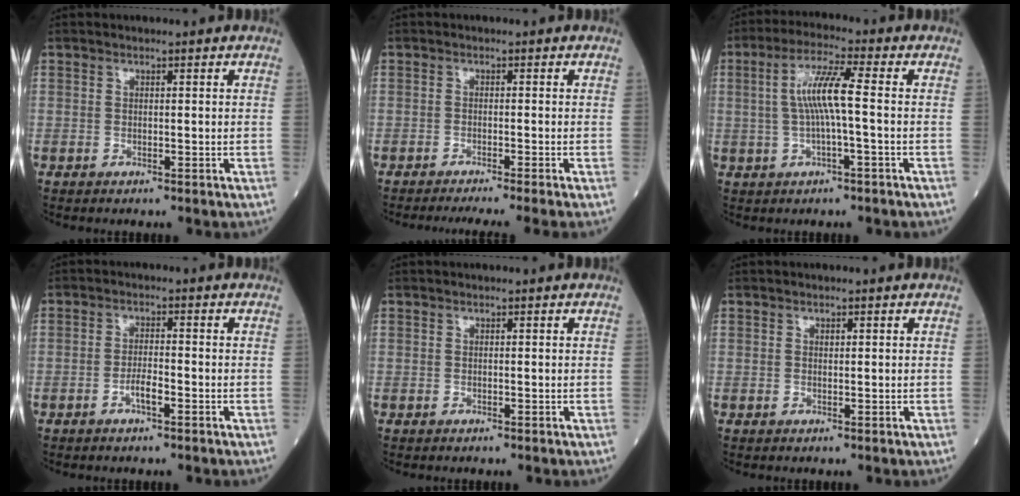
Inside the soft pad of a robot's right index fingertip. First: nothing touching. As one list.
[{"total": 7.1, "force": [-6.2, -1.6, 3.2], "torque": [-0.021, -0.015, -0.090]}, {"total": 7.0, "force": [0.1, 0.2, 7.0], "torque": [-0.139, 0.014, 0.000]}, {"total": 2.6, "force": [-1.3, 0.5, 2.2], "torque": [-0.040, 0.002, -0.023]}, {"total": 0.0}, {"total": 0.0}]